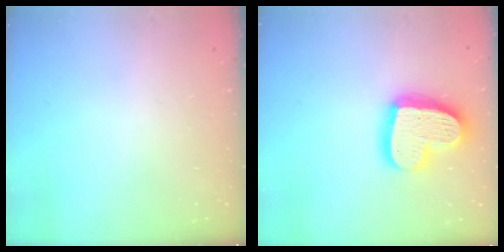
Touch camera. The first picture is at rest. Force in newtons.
{"total": 19.9, "press": 19.9, "slide": 1.6}